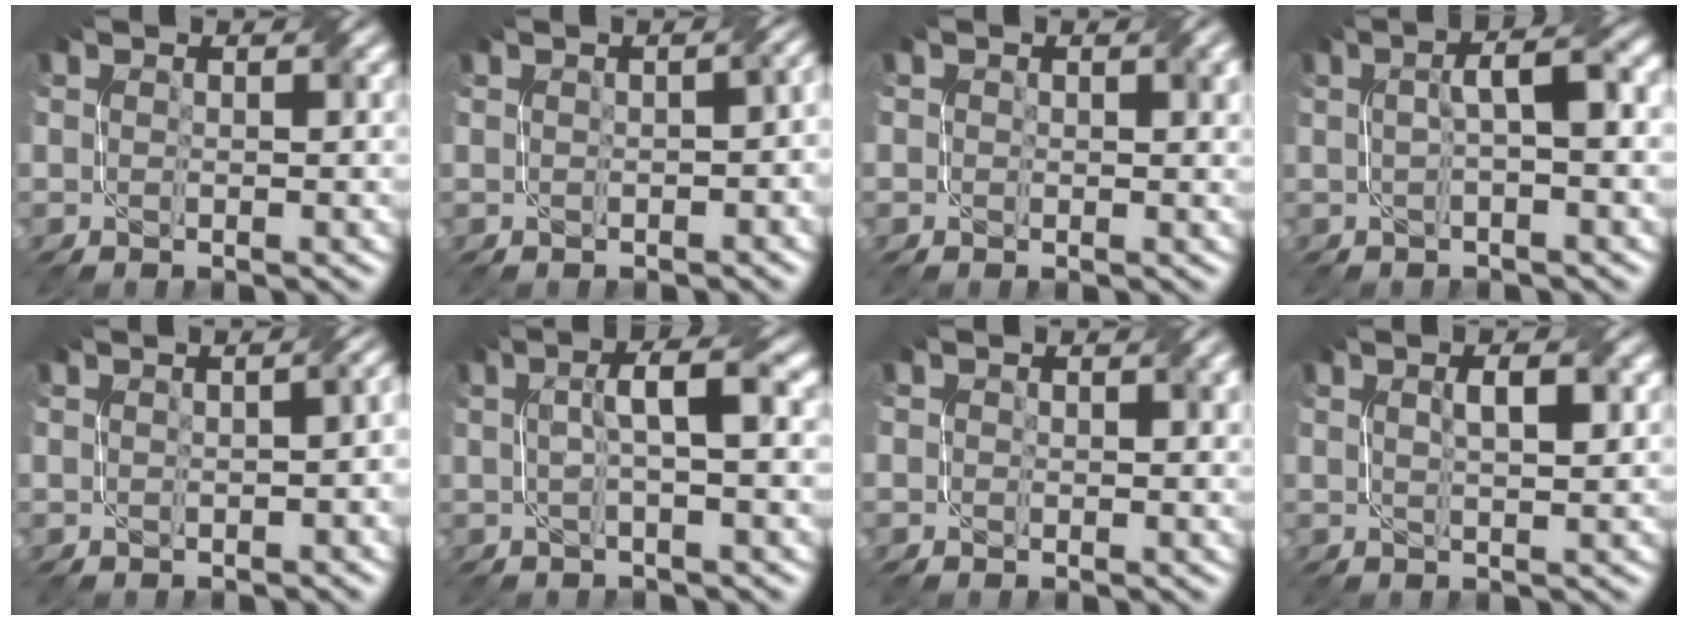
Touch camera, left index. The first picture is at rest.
{"total": 3.4, "force": [-0.2, 1.7, 2.9], "torque": [-0.016, 0.003, 0.010]}
{"total": 1.4, "force": [0.5, 0.9, 0.9], "torque": [-0.003, 0.001, 0.009]}
{"total": 4.1, "force": [0.4, 0.9, 3.9], "torque": [-0.060, 0.019, 0.009]}
{"total": 4.2, "force": [0.0, 2.2, 3.7], "torque": [-0.013, 0.009, 0.005]}
{"total": 3.6, "force": [0.4, 0.6, 3.5], "torque": [-0.055, 0.016, 0.009]}
{"total": 1.1, "force": [0.4, 0.8, 0.6], "torque": [0.000, 0.001, 0.007]}
{"total": 2.9, "force": [1.0, 0.8, 2.6], "torque": [-0.026, 0.007, 0.014]}